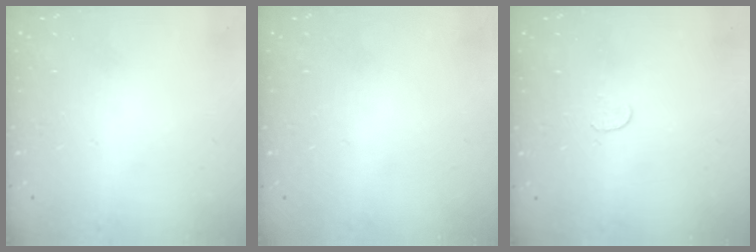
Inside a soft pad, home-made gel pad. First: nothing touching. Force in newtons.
{"total": 0.0}
{"total": 3.1, "press": 3.1, "slide": 0.3}